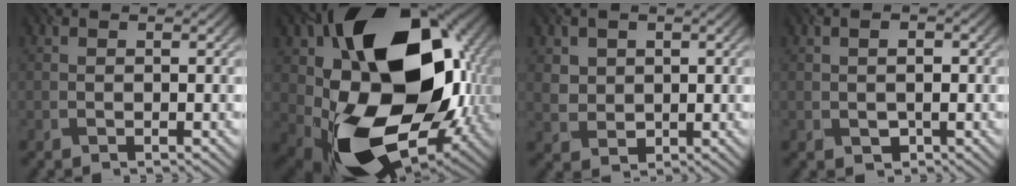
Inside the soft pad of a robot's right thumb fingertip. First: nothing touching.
{"total": 22.2, "force": [1.8, 15.6, 15.7], "torque": [-0.342, -0.045, 0.057]}
{"total": 3.3, "force": [1.2, 3.0, 0.9], "torque": [-0.038, -0.010, 0.030]}
{"total": 2.1, "force": [-0.3, 1.6, 1.3], "torque": [-0.020, -0.003, -0.001]}